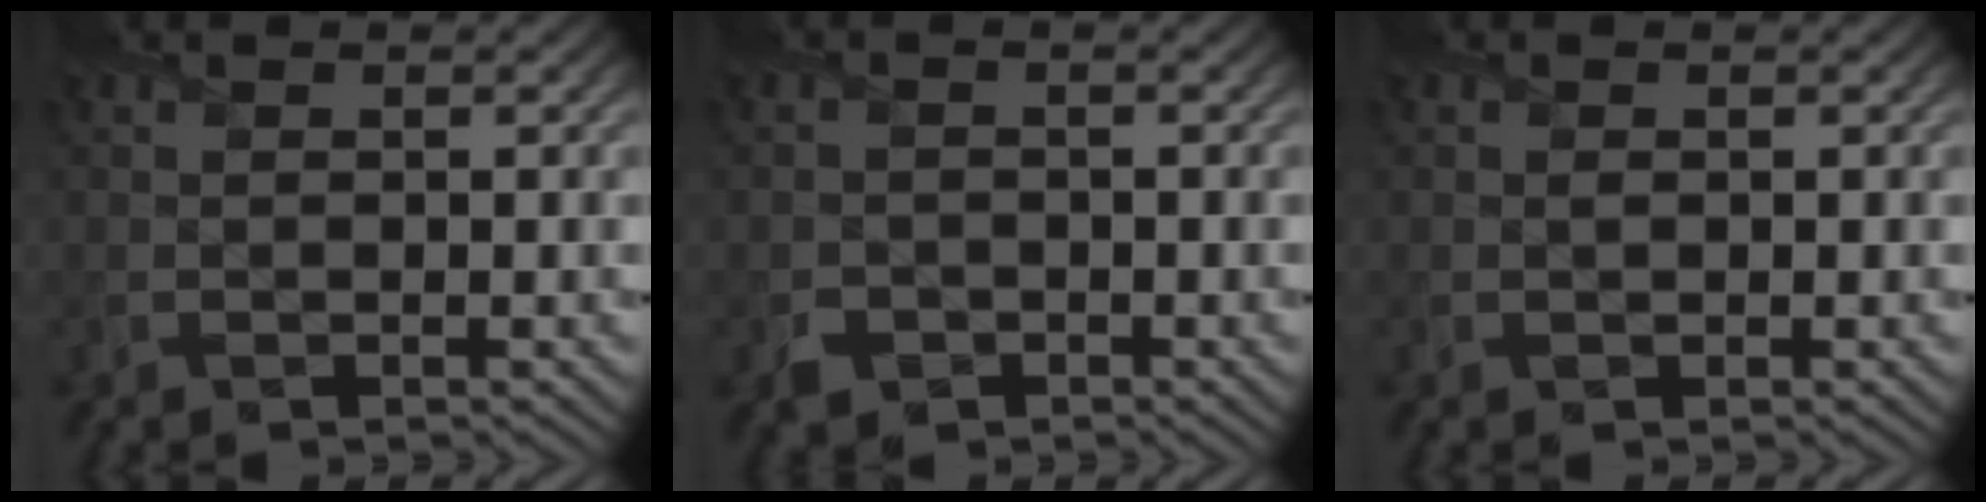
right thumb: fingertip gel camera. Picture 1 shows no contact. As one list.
[{"total": 2.1, "force": [-1.2, 1.6, 0.5], "torque": [-0.008, -0.006, -0.026]}, {"total": 0.0}]